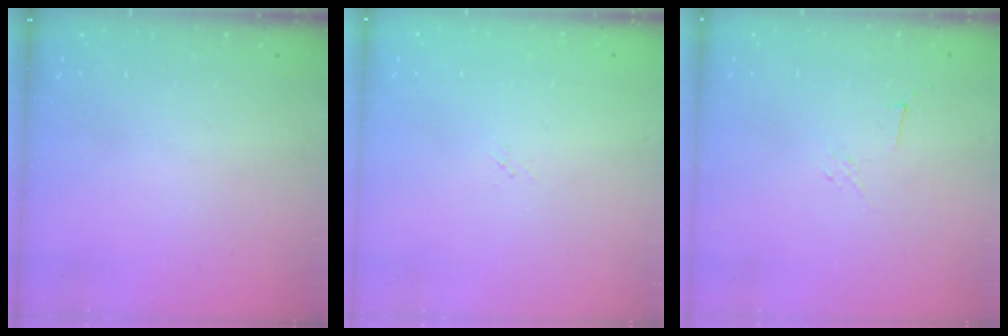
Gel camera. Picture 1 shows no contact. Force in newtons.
{"total": 1.7, "press": 1.6, "slide": 0.2}
{"total": 2.9, "press": 2.8, "slide": 0.8}